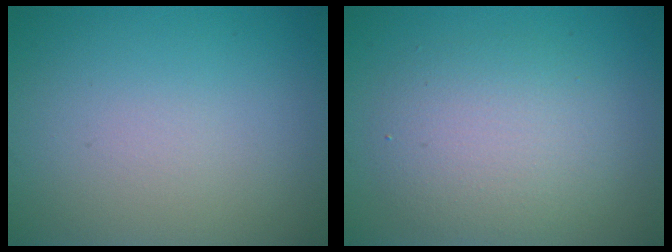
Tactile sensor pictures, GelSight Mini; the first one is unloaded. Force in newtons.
{"total": 4.2, "press": 4.2, "slide": 0.1}